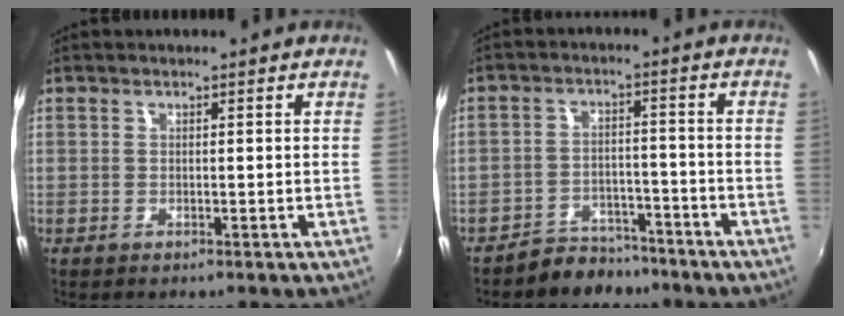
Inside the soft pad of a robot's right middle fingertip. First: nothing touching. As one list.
[{"total": 6.6, "force": [-5.7, 3.2, 0.7], "torque": [-0.024, 0.018, -0.080]}]